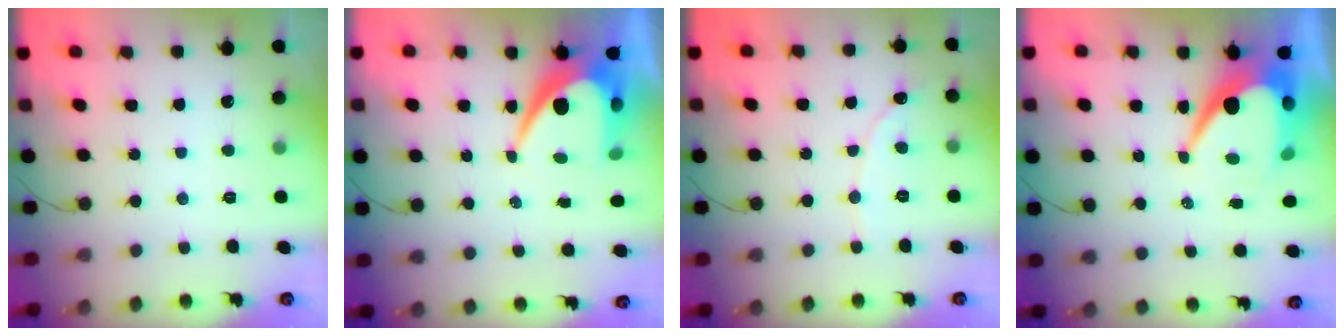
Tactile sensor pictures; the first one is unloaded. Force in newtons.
{"total": 9.9, "press": 9.9, "slide": 0.4}
{"total": 3.0, "press": 3.0, "slide": 0.3}
{"total": 12.7, "press": 12.7, "slide": 1.0}